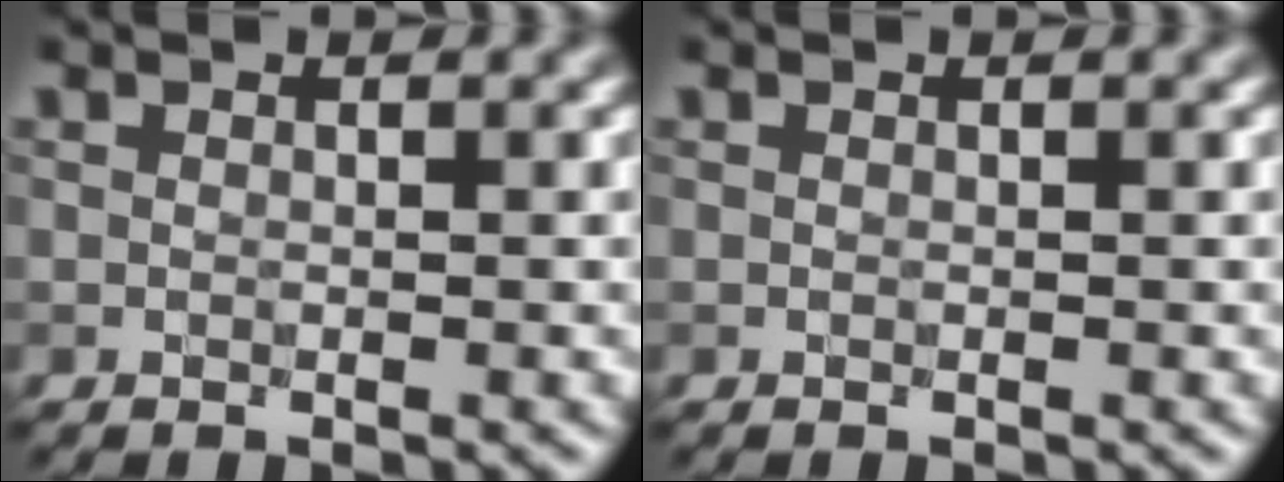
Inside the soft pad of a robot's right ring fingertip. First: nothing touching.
{"total": 0.0}